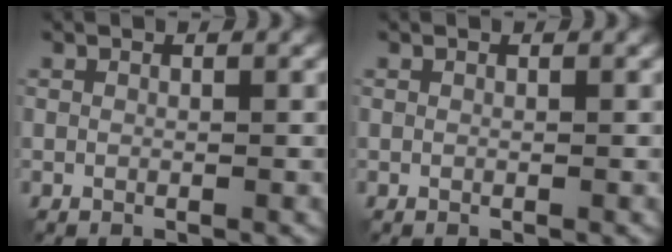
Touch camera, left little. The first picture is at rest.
{"total": 0.0}